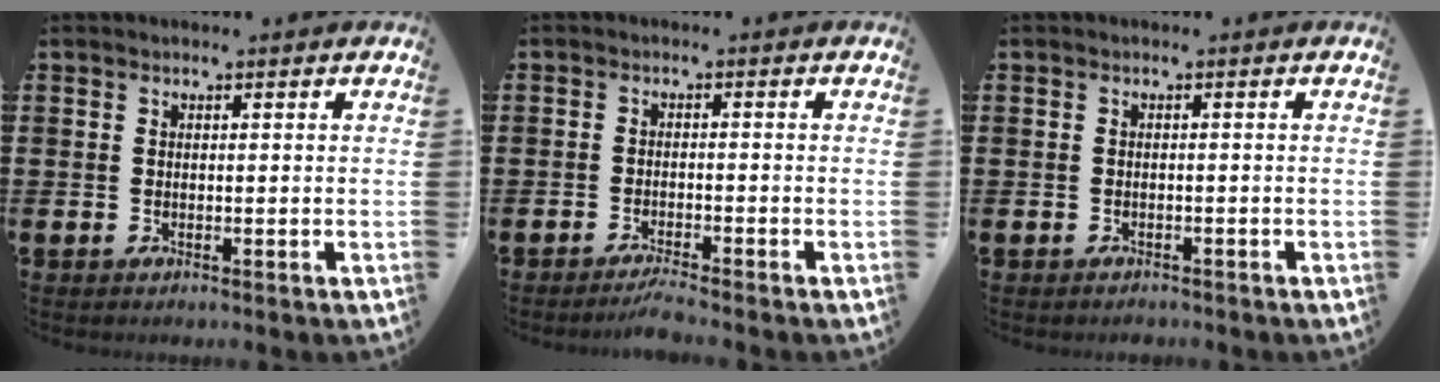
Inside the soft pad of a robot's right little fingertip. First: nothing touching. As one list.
[{"total": 1.9, "force": [-1.6, -0.1, 1.0], "torque": [-0.016, 0.004, -0.031]}, {"total": 0.5, "force": [-0.5, 0.1, 0.0], "torque": [-0.002, -0.002, -0.011]}]